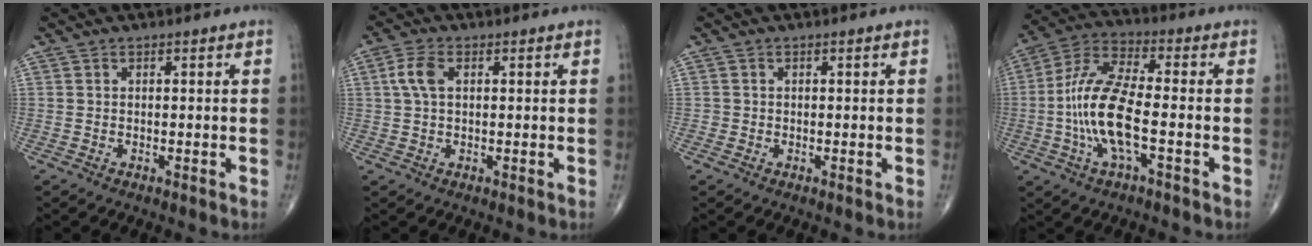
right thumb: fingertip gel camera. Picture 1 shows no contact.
{"total": 4.3, "force": [1.0, 2.4, 3.5], "torque": [-0.086, 0.011, 0.017]}
{"total": 0.6, "force": [-0.2, 0.6, 0.0], "torque": [0.001, 0.004, -0.004]}
{"total": 13.7, "force": [-2.8, 4.2, 12.7], "torque": [-0.275, 0.028, -0.059]}